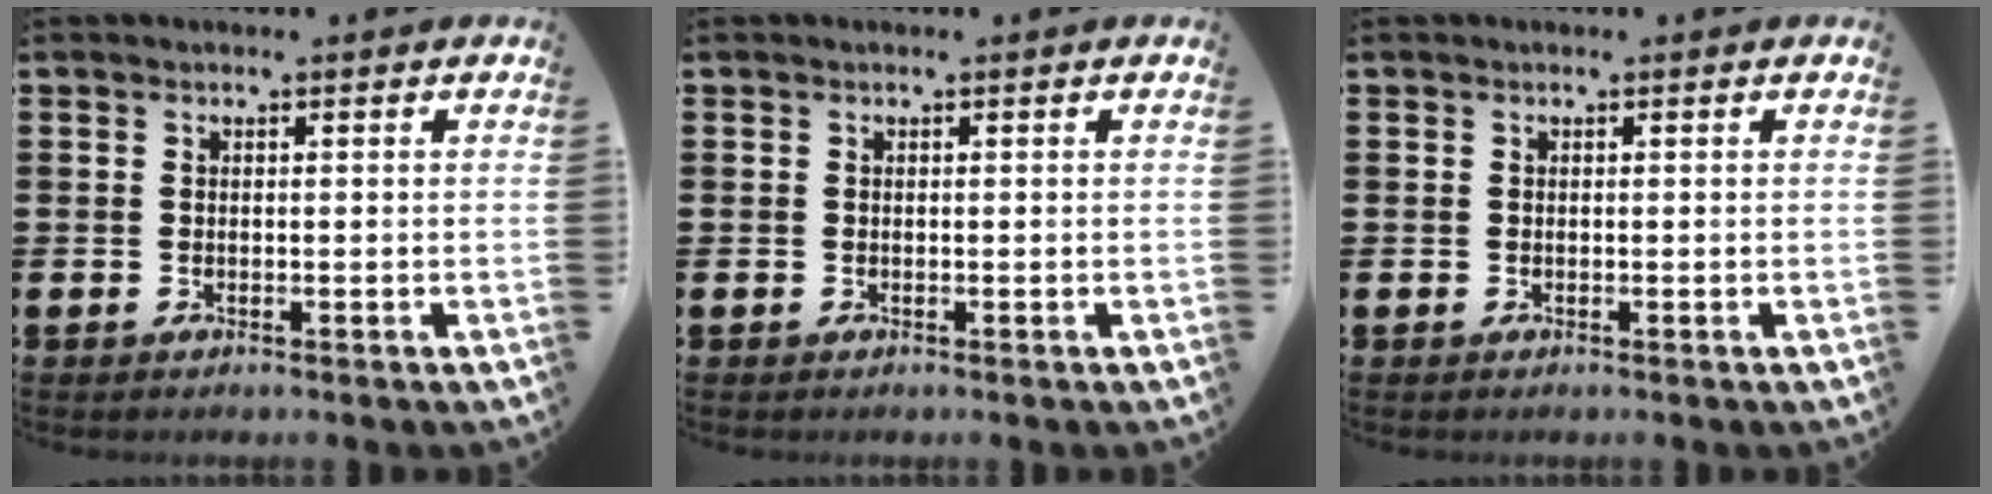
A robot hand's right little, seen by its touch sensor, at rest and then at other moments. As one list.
[{"total": 0.0}, {"total": 0.0}]